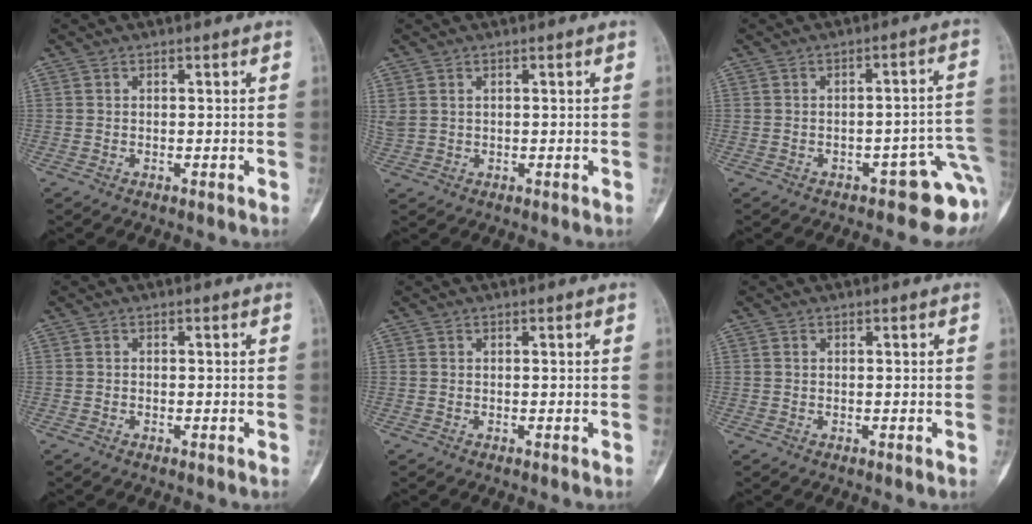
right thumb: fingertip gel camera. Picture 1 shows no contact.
{"total": 2.4, "force": [1.1, 1.6, 1.3], "torque": [-0.044, 0.008, 0.032]}
{"total": 8.6, "force": [-3.9, 3.6, 6.7], "torque": [-0.043, 0.036, -0.048]}
{"total": 0.0}
{"total": 0.0}
{"total": 0.0}